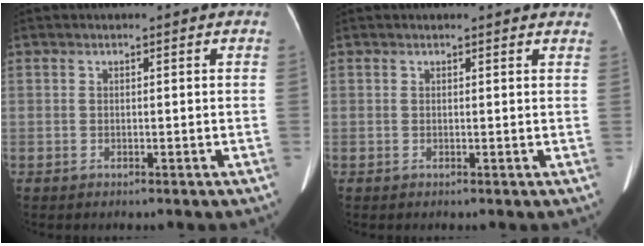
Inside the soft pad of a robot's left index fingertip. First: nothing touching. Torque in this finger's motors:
{"motor_torque": [0.38, -0.32, -0.02, 0.00]}